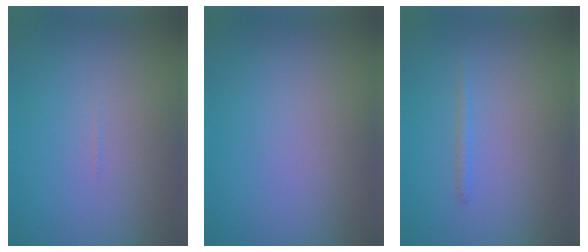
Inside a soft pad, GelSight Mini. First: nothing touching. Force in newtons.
{"total": 0.0}
{"total": 0.8, "press": 0.8, "slide": 0.1}